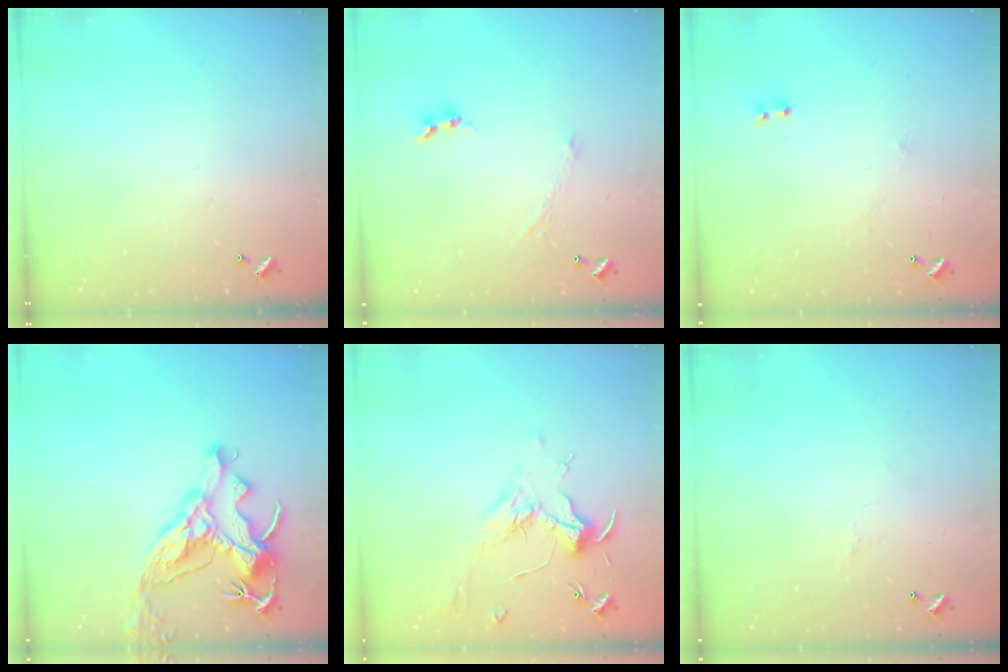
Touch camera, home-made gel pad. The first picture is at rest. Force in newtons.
{"total": 1.2, "press": 1.2, "slide": 0.1}
{"total": 1.2, "press": 1.2, "slide": 0.3}
{"total": 12.3, "press": 12.2, "slide": 1.7}
{"total": 1.8, "press": 1.6, "slide": 0.8}
{"total": 1.6, "press": 1.5, "slide": 0.5}